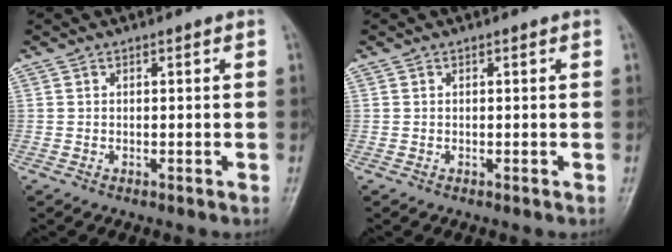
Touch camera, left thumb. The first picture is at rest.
{"total": 0.0}